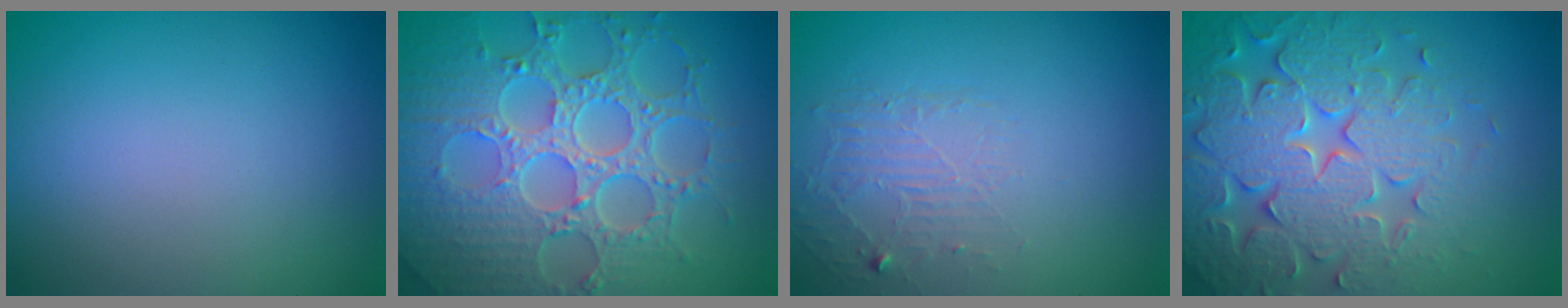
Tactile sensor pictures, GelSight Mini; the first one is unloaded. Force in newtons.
{"total": 8.5, "press": 6.3, "slide": 5.8}
{"total": 1.8, "press": 0.4, "slide": 1.8}
{"total": 7.8, "press": 7.6, "slide": 1.6}